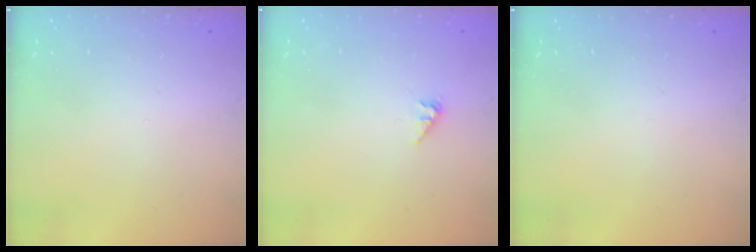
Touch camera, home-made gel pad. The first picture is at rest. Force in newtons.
{"total": 1.7, "press": 1.7, "slide": 0.3}
{"total": 0.0}